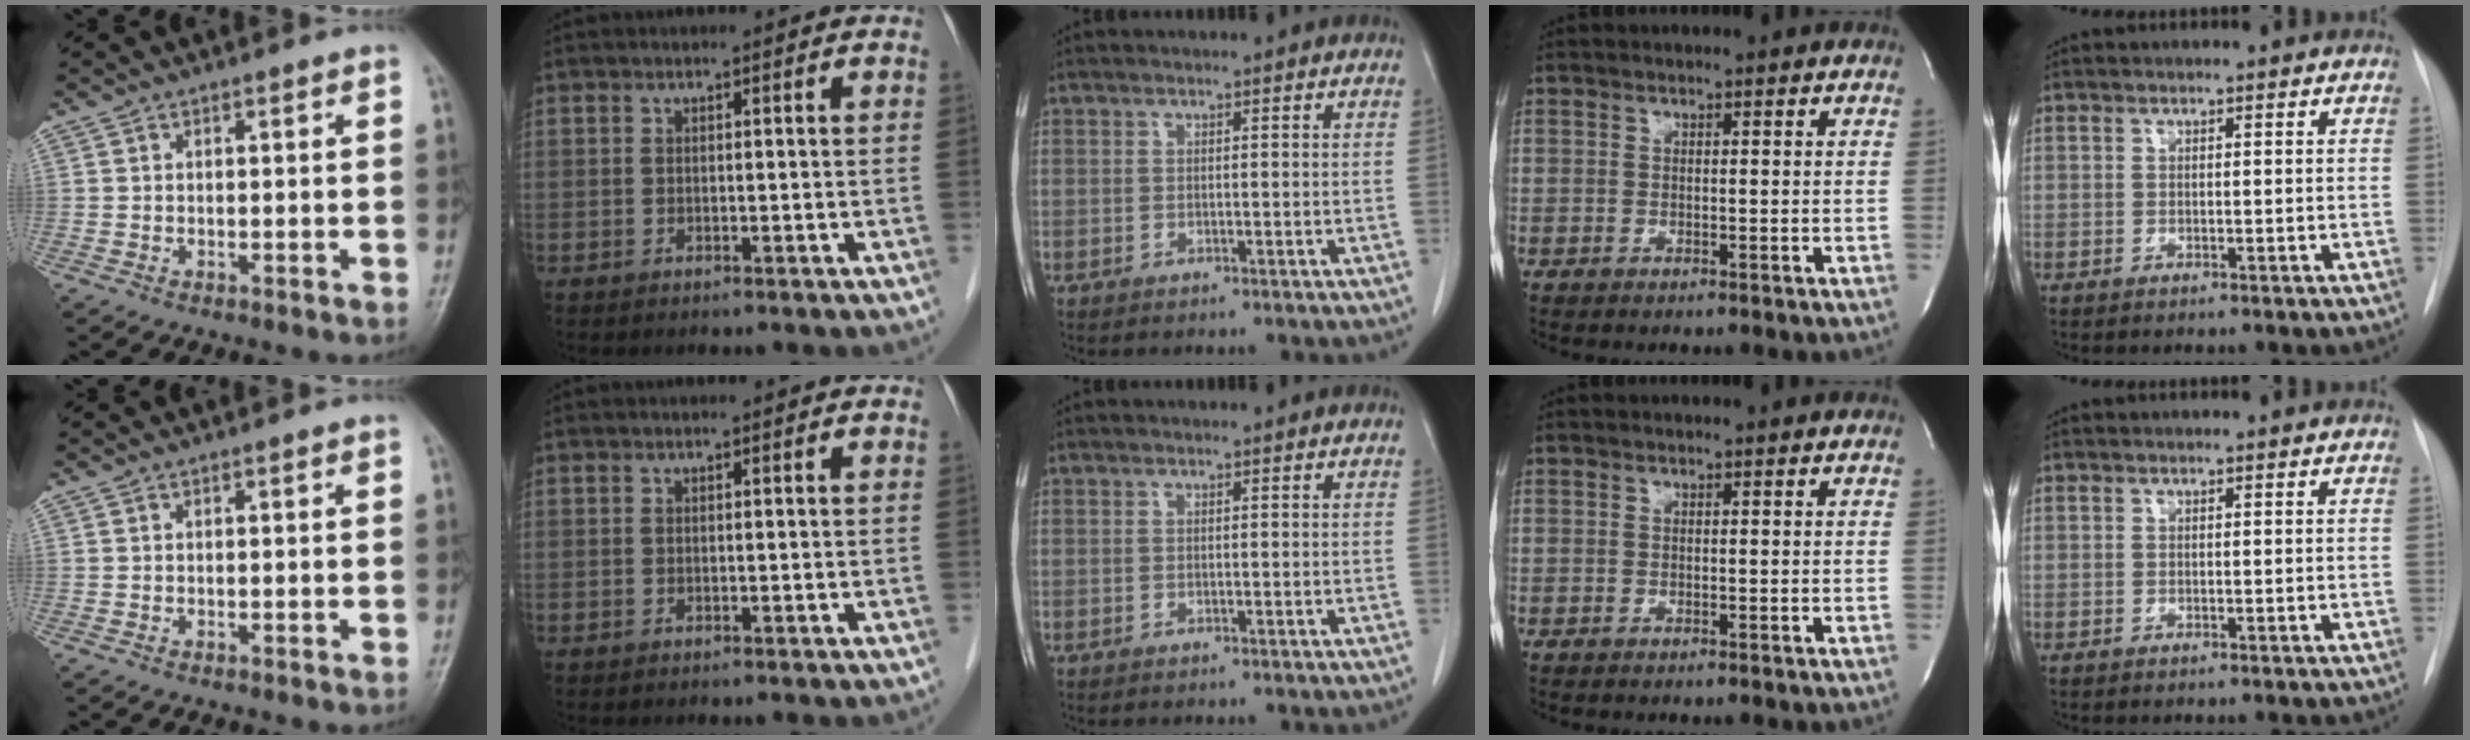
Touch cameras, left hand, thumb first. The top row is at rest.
{}